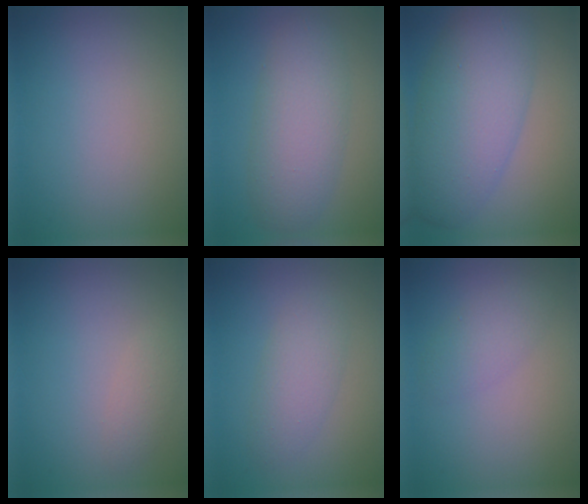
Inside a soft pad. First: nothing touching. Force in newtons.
{"total": 5.4, "press": 5.4, "slide": 0.1}
{"total": 8.2, "press": 8.2, "slide": 0.1}
{"total": 1.4, "press": 1.4, "slide": 0.1}
{"total": 2.8, "press": 2.8, "slide": 0.1}
{"total": 2.1, "press": 2.1, "slide": 0.1}